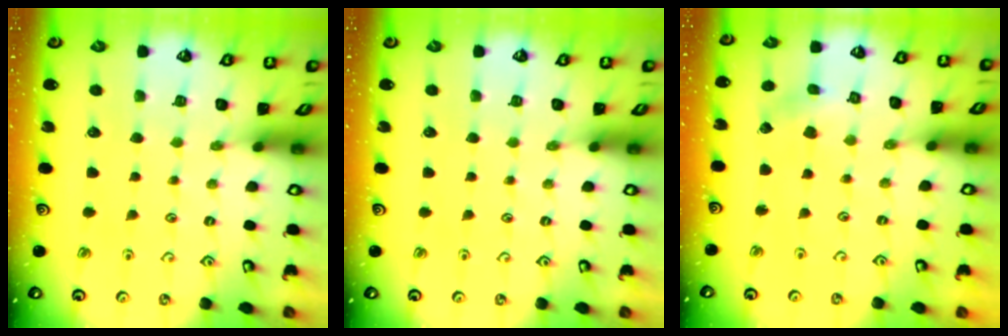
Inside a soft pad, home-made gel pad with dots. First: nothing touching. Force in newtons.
{"total": 0.0}
{"total": 2.4, "press": 2.4, "slide": 0.2}